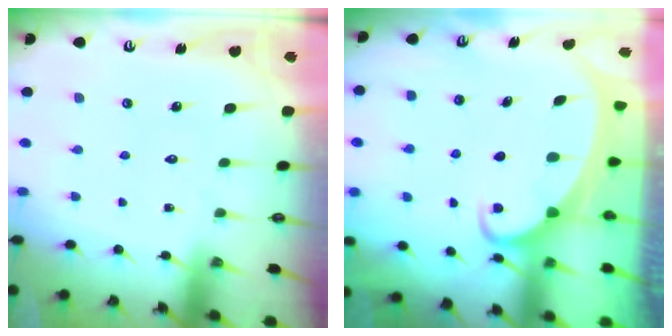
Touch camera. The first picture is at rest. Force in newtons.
{"total": 2.2, "press": 2.2, "slide": 0.2}